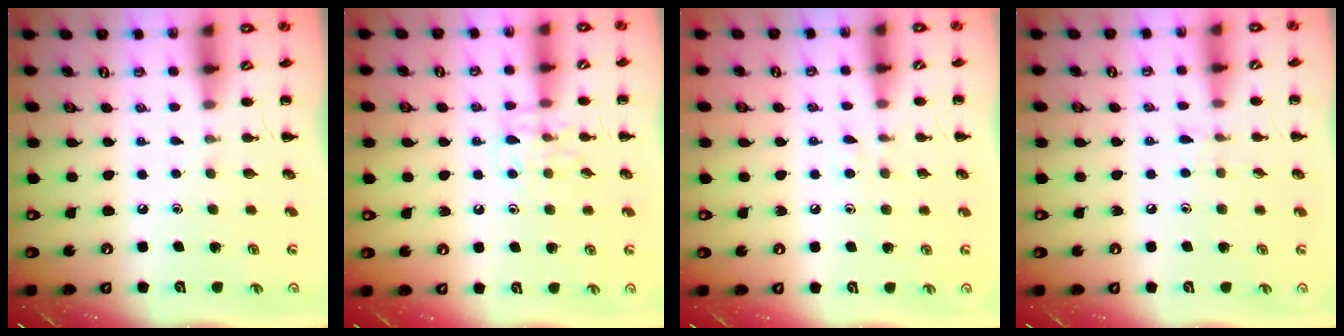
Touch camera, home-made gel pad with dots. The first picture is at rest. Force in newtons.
{"total": 7.7, "press": 7.7, "slide": 0.4}
{"total": 4.3, "press": 3.8, "slide": 1.9}
{"total": 6.0, "press": 5.5, "slide": 2.3}